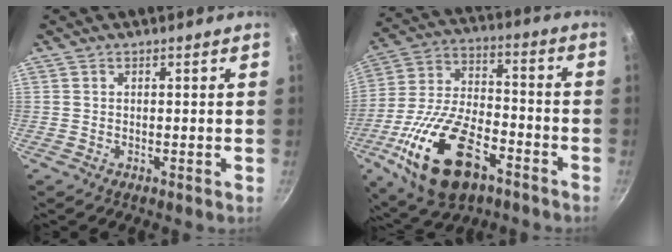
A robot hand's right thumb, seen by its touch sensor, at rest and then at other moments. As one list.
[{"total": 21.8, "force": [-9.8, 11.4, 15.7], "torque": [-0.295, 0.034, -0.177]}]